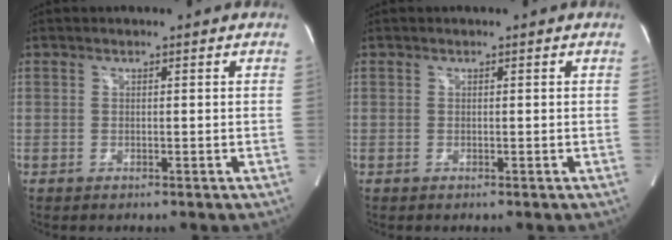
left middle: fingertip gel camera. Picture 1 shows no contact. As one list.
[{"total": 0.0}]